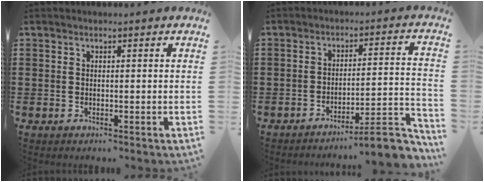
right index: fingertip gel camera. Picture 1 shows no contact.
{"total": 7.3, "force": [-6.0, 0.5, 4.1], "torque": [-0.059, 0.000, -0.113]}